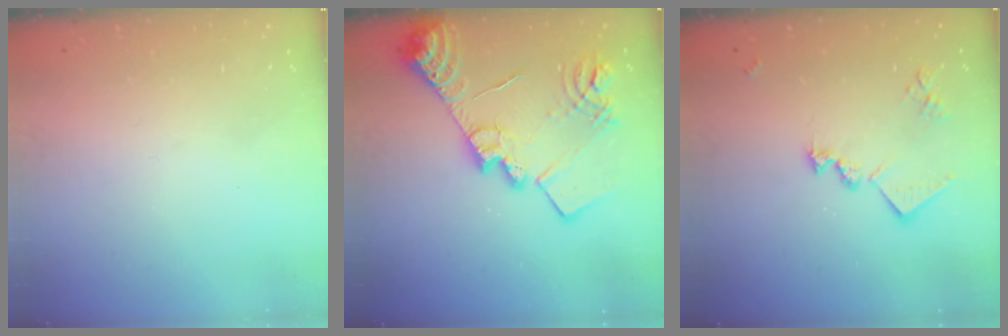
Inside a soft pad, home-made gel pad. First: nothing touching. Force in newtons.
{"total": 19.4, "press": 19.3, "slide": 1.6}
{"total": 13.0, "press": 13.0, "slide": 0.3}